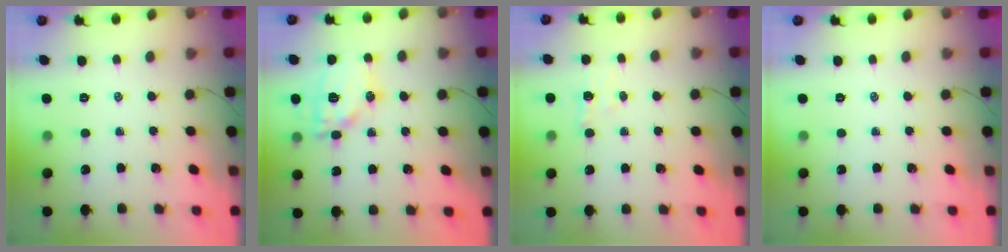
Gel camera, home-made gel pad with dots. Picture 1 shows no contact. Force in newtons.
{"total": 14.4, "press": 14.4, "slide": 1.1}
{"total": 4.1, "press": 3.9, "slide": 1.1}
{"total": 0.0}